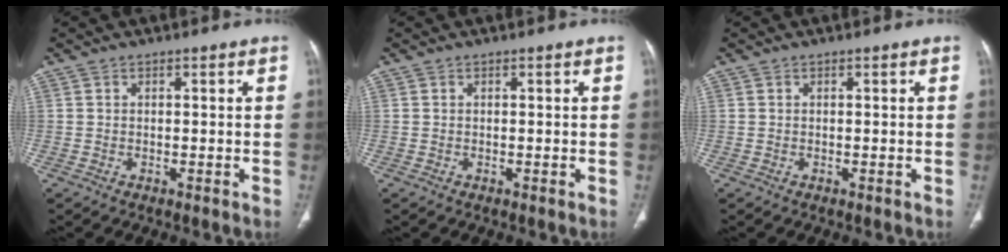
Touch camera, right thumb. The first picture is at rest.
{"total": 0.0}
{"total": 0.0}